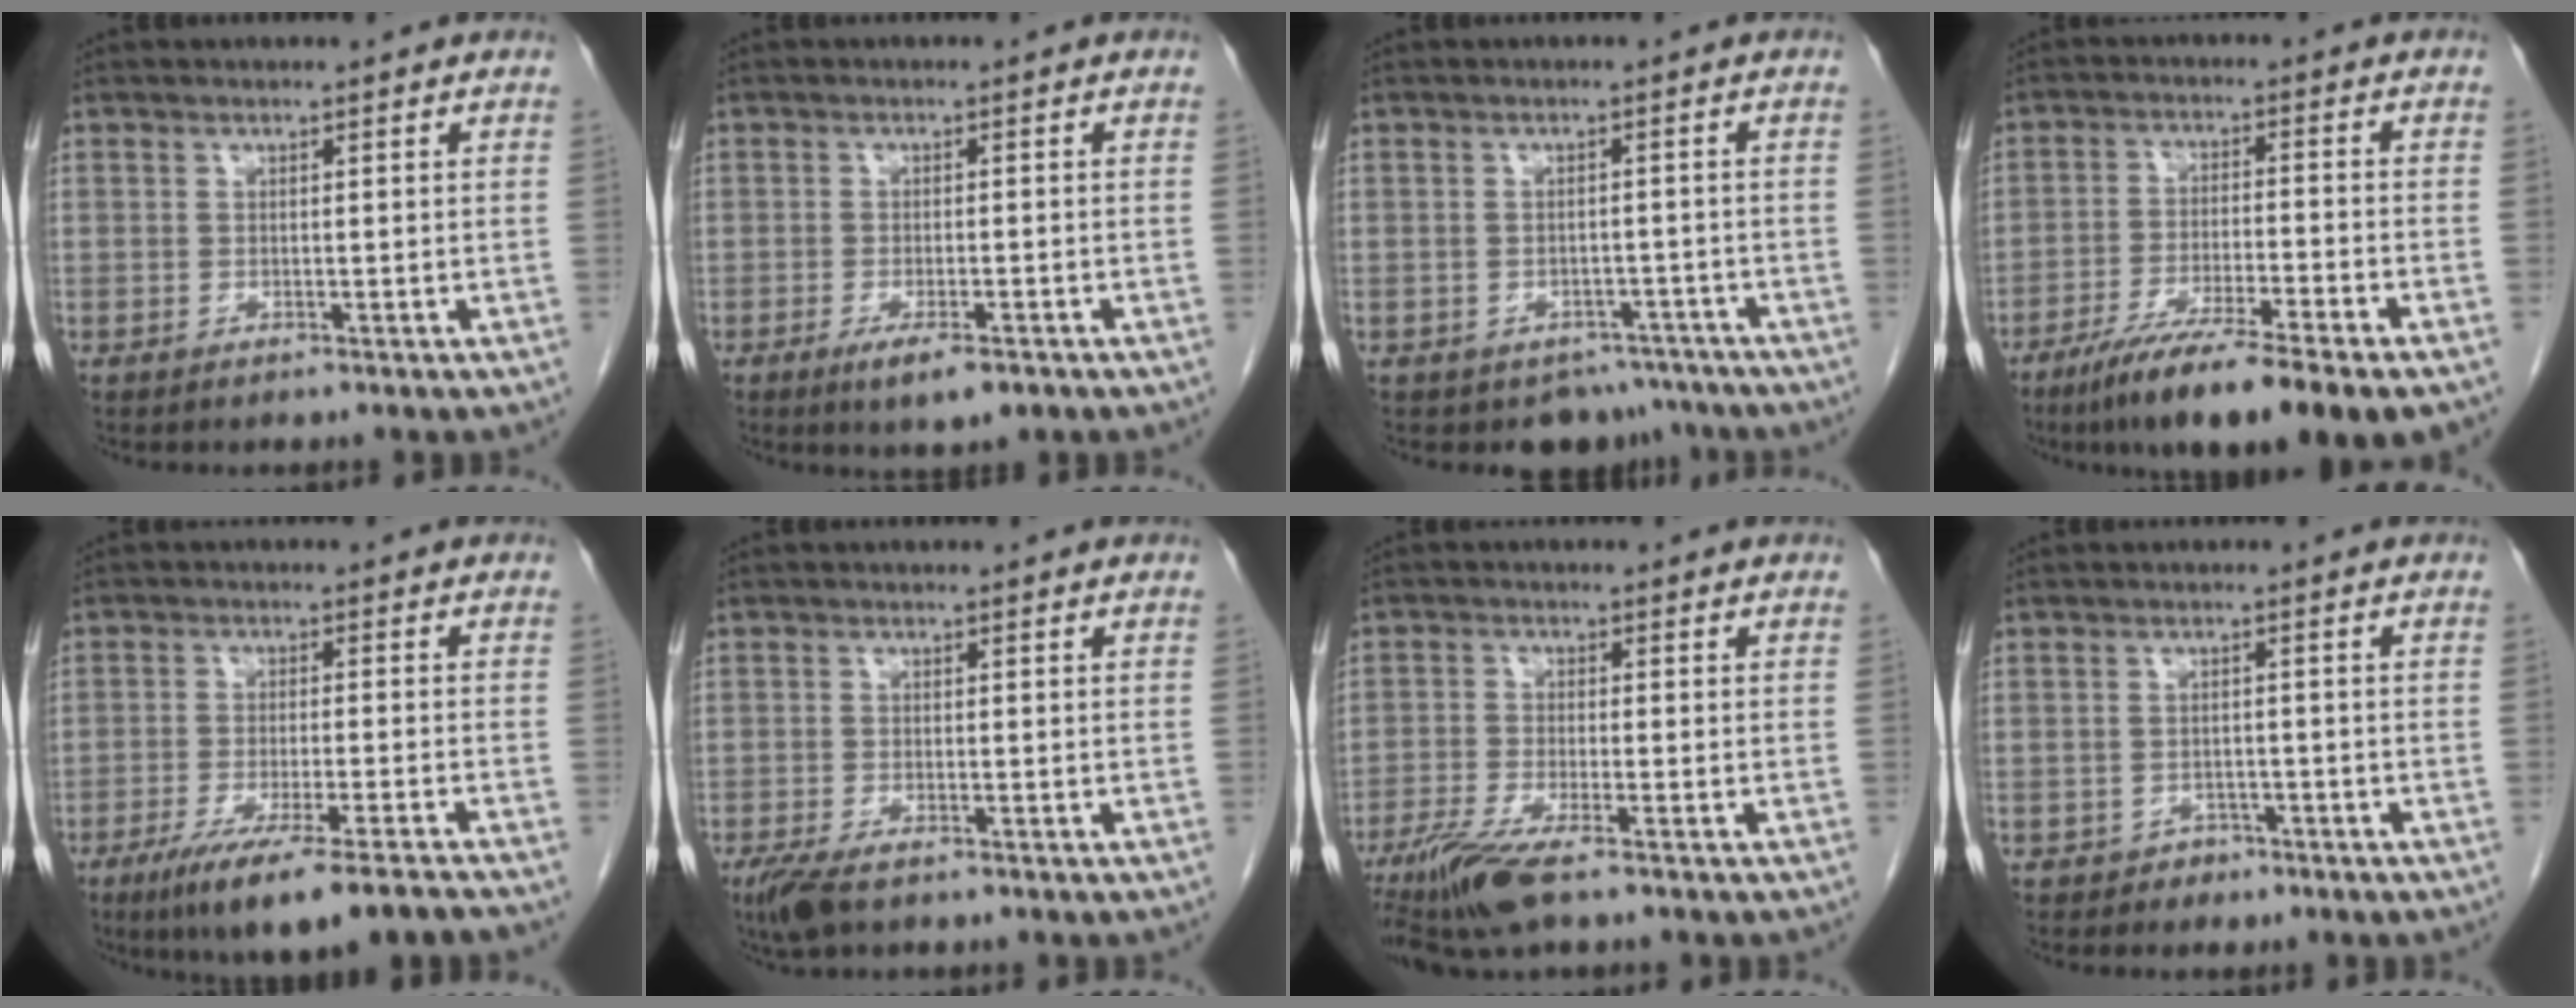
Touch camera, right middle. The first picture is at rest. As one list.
[{"total": 4.6, "force": [-2.7, 1.1, 3.6], "torque": [-0.059, -0.008, -0.038]}, {"total": 5.2, "force": [-4.1, 3.3, 0.4], "torque": [0.016, 0.011, -0.050]}, {"total": 14.8, "force": [-10.6, 0.6, 10.4], "torque": [-0.155, -0.039, -0.171]}, {"total": 12.7, "force": [-9.7, -0.2, 8.2], "torque": [-0.126, -0.035, -0.152]}, {"total": 4.2, "force": [-3.0, 1.2, 2.7], "torque": [-0.058, -0.011, -0.052]}, {"total": 7.2, "force": [-5.2, 0.4, 5.0], "torque": [-0.099, -0.022, -0.096]}, {"total": 1.9, "force": [-1.4, 1.4, 0.0], "torque": [-0.004, 0.007, -0.021]}]